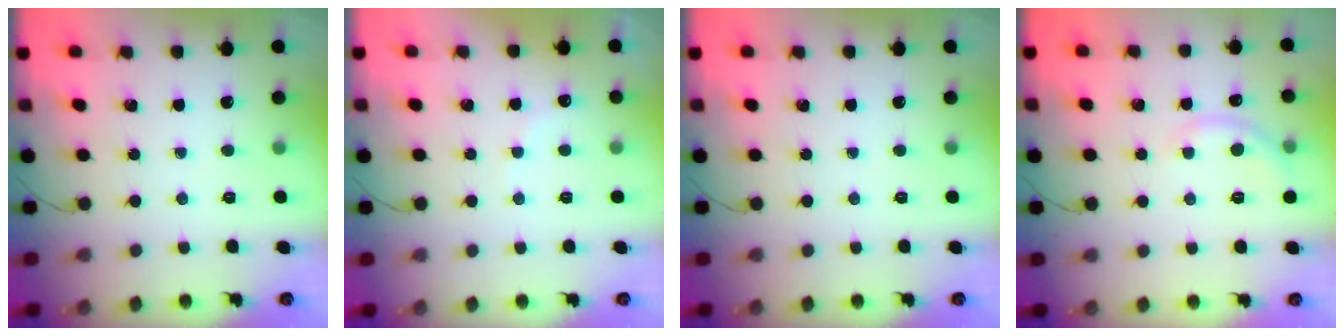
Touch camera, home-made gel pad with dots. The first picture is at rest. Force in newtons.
{"total": 6.1, "press": 6.0, "slide": 1.4}
{"total": 0.0}
{"total": 3.3, "press": 3.1, "slide": 1.2}